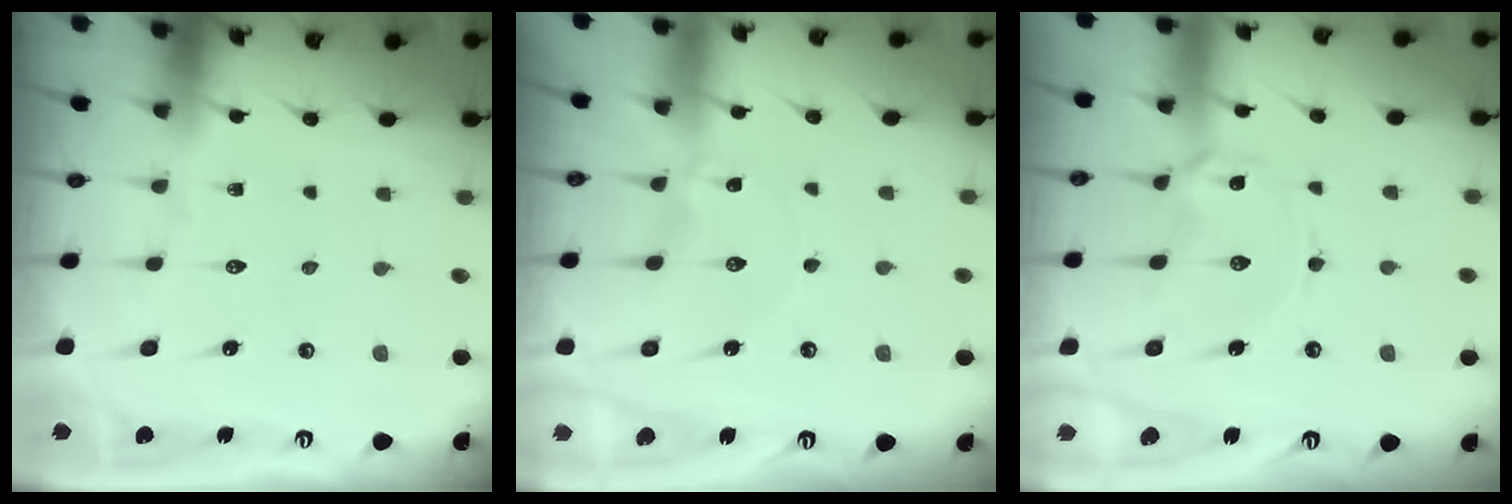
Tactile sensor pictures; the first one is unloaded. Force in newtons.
{"total": 0.9, "press": 0.9, "slide": 0.1}
{"total": 2.3, "press": 2.3, "slide": 0.3}